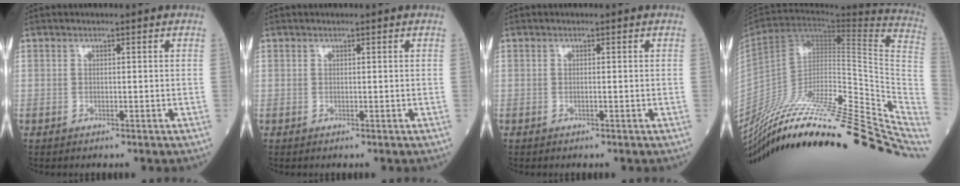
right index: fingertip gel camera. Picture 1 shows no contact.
{"total": 0.0}
{"total": 0.0}
{"total": 36.5, "force": [-28.5, 5.6, 22.1], "torque": [-0.249, -0.034, -0.415]}